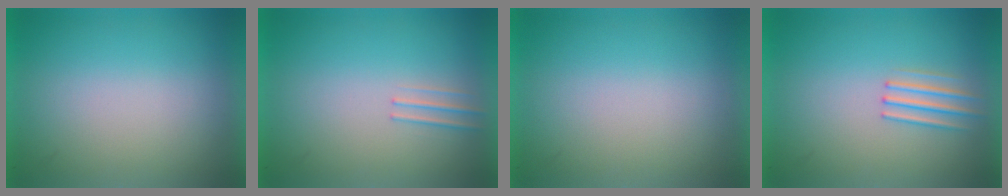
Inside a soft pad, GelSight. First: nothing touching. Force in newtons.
{"total": 1.2}
{"total": 0.0}
{"total": 1.7}